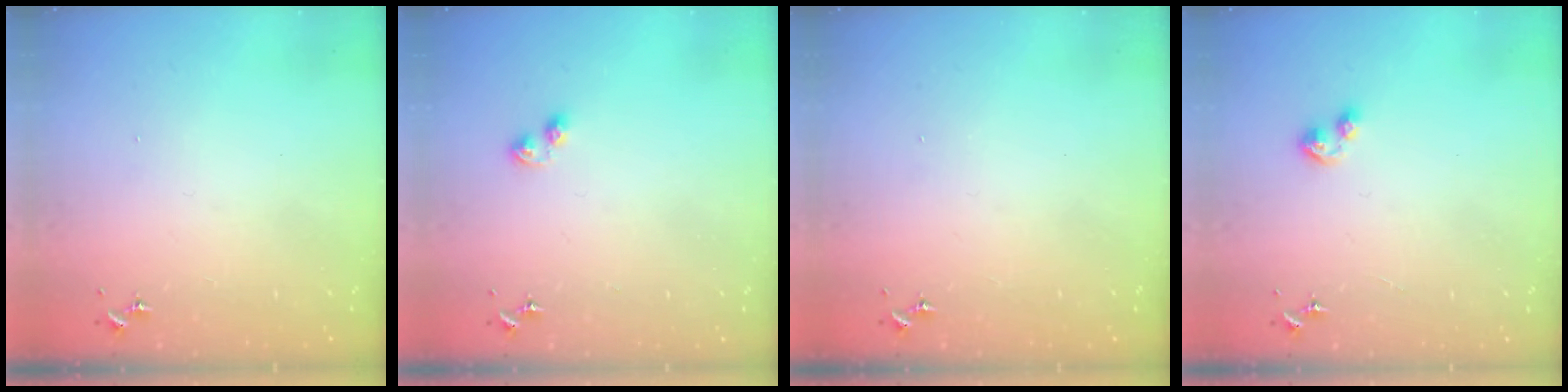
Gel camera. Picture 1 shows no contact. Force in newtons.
{"total": 3.1, "press": 3.1, "slide": 0.6}
{"total": 0.0}
{"total": 6.5, "press": 6.5, "slide": 0.7}